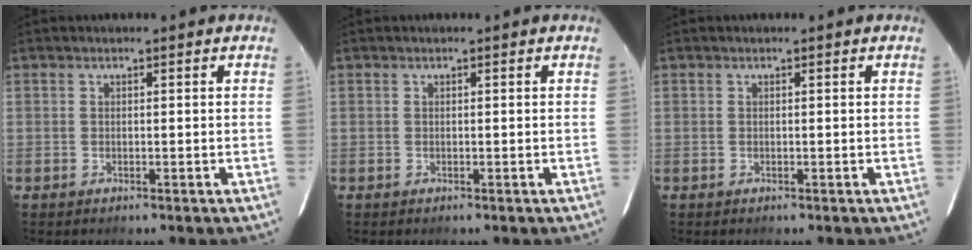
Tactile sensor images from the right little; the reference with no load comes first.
{"total": 0.0}
{"total": 0.0}